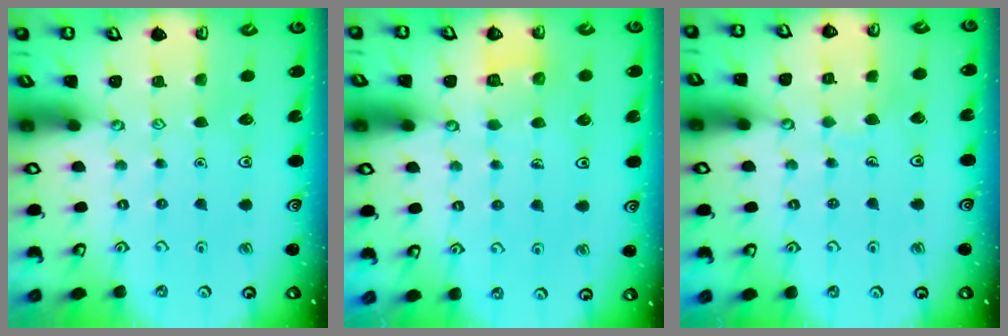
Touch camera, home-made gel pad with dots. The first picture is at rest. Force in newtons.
{"total": 2.6, "press": 2.6, "slide": 0.1}
{"total": 3.5, "press": 3.5, "slide": 0.2}